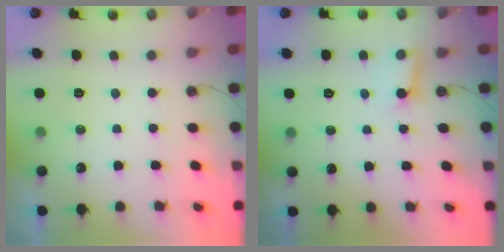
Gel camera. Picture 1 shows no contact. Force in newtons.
{"total": 3.0, "press": 3.0, "slide": 0.2}